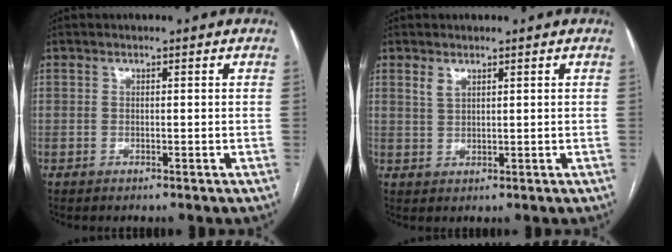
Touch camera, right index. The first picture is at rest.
{"total": 1.7, "force": [1.2, 0.7, 1.0], "torque": [-0.022, 0.001, 0.029]}